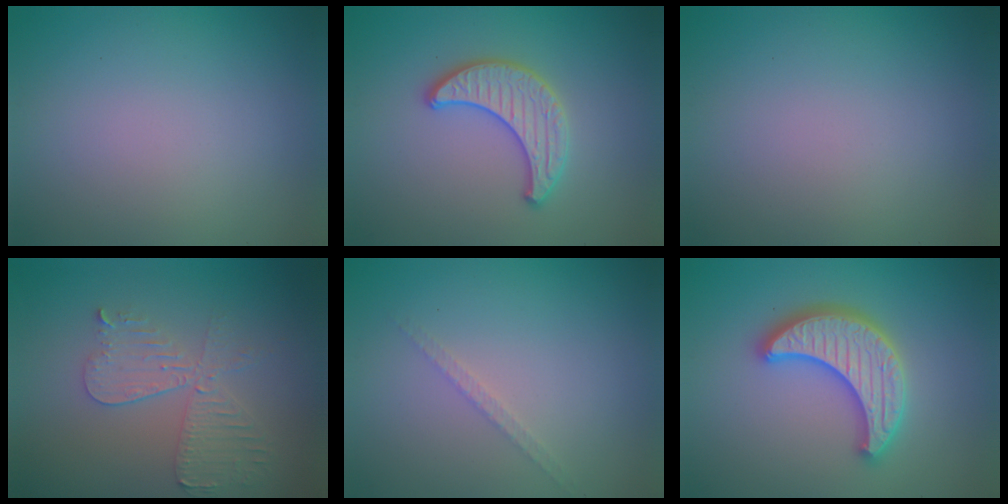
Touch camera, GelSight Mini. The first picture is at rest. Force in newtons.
{"total": 2.7, "press": 2.7, "slide": 0.1}
{"total": 0.0}
{"total": 4.4, "press": 3.8, "slide": 2.2}
{"total": 1.1, "press": 1.1, "slide": 0.2}
{"total": 5.3, "press": 5.2, "slide": 0.9}